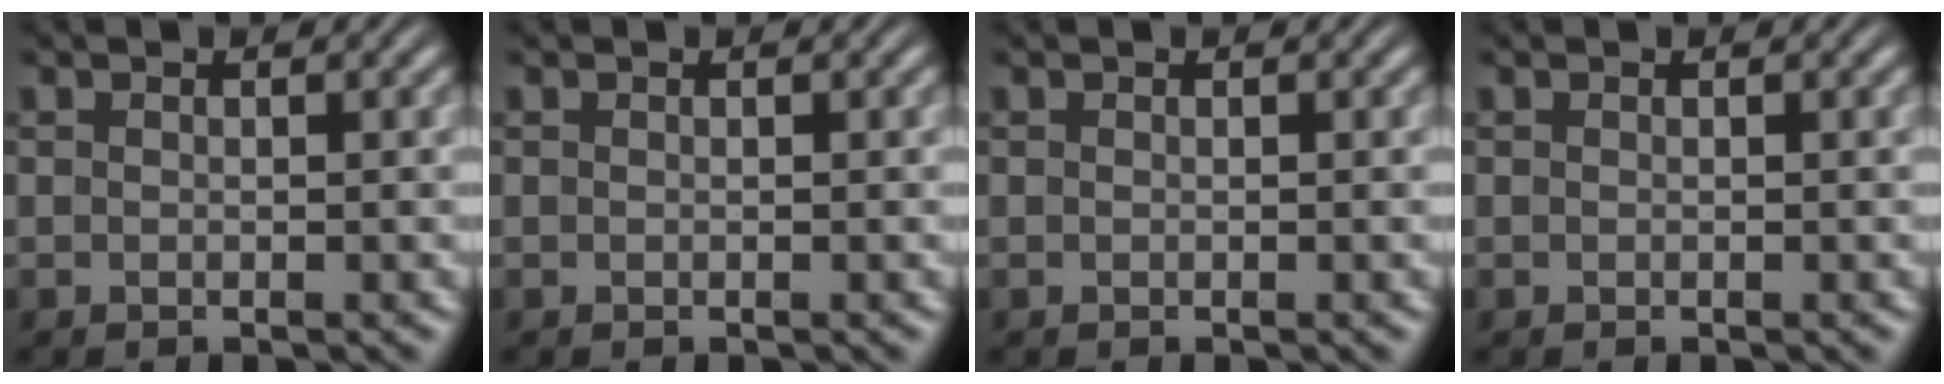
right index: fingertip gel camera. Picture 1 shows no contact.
{"total": 0.0}
{"total": 0.0}
{"total": 0.0}